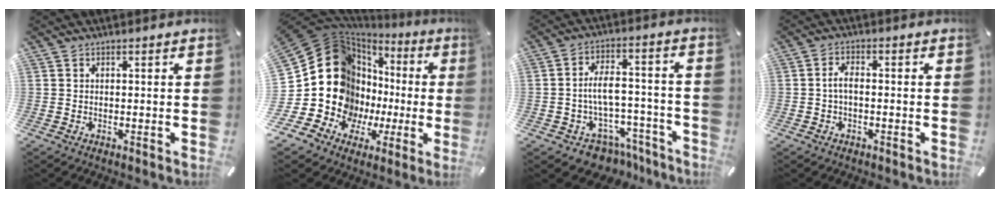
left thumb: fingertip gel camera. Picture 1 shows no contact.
{"total": 23.8, "force": [1.4, 19.2, 14.0], "torque": [-0.255, -0.048, 0.059]}
{"total": 8.6, "force": [-2.4, 6.8, 4.7], "torque": [-0.080, 0.018, -0.036]}
{"total": 3.3, "force": [-0.7, 1.7, 2.8], "torque": [-0.058, 0.005, -0.015]}